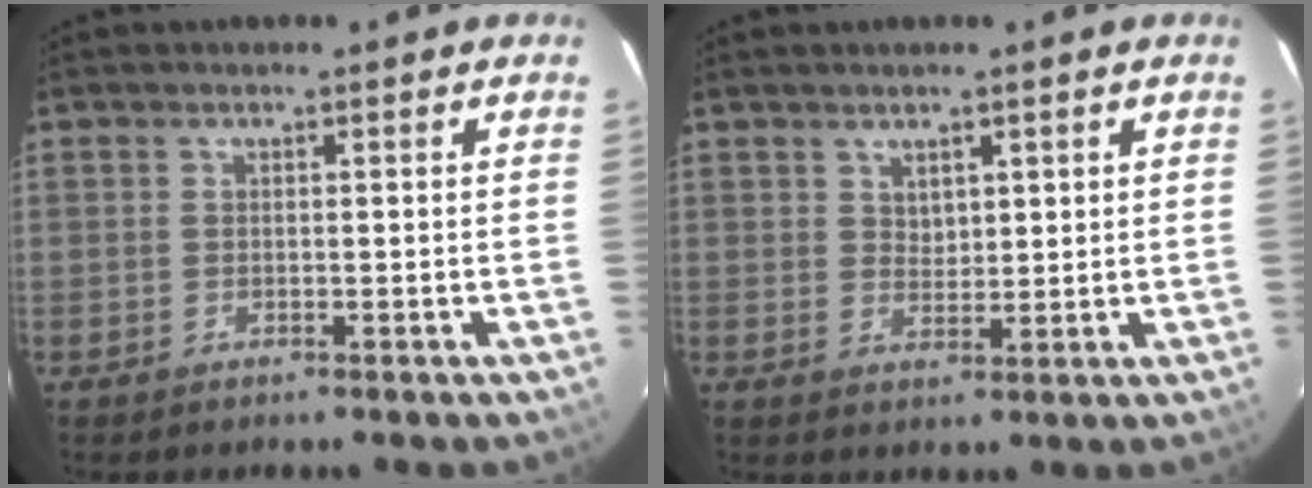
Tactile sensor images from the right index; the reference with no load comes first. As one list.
[{"total": 2.7, "force": [1.7, 1.8, 1.2], "torque": [-0.013, 0.001, 0.032]}]